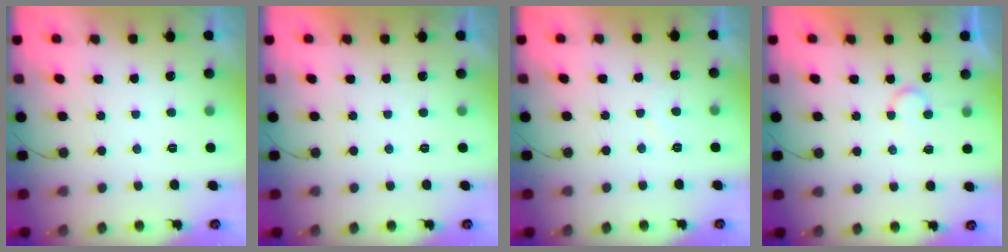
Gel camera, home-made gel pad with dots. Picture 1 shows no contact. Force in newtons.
{"total": 1.8, "press": 1.7, "slide": 0.1}
{"total": 4.2, "press": 4.2, "slide": 0.3}
{"total": 5.8, "press": 5.8, "slide": 0.1}